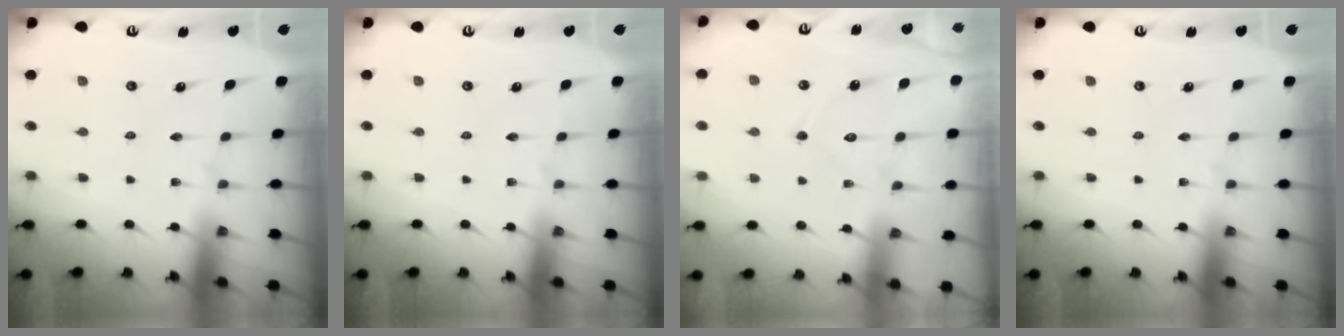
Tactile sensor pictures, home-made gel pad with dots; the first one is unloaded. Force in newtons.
{"total": 0.0}
{"total": 7.6, "press": 7.6, "slide": 0.6}
{"total": 0.0}